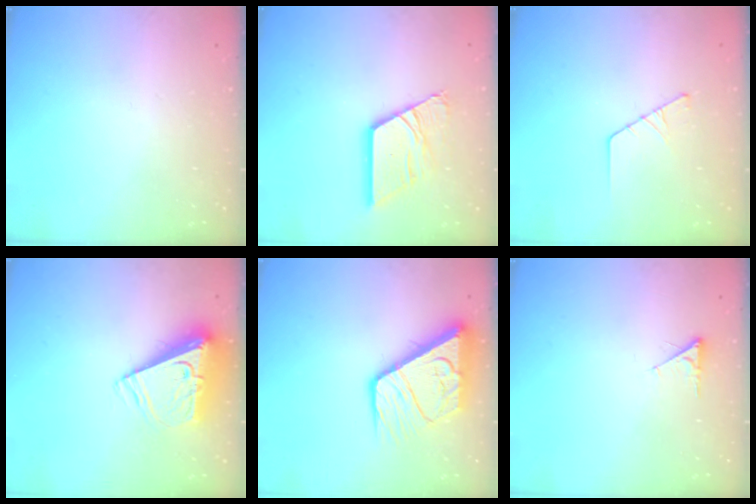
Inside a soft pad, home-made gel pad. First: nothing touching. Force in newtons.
{"total": 13.5, "press": 13.4, "slide": 1.5}
{"total": 3.3, "press": 3.3, "slide": 0.3}
{"total": 9.4, "press": 9.4, "slide": 1.2}
{"total": 14.9, "press": 14.8, "slide": 1.8}
{"total": 2.4, "press": 2.4, "slide": 0.4}